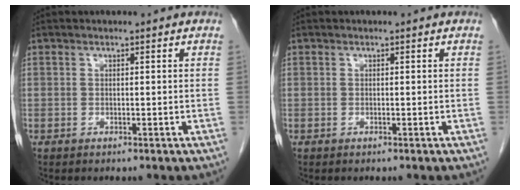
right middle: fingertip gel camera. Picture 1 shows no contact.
{"total": 0.0}